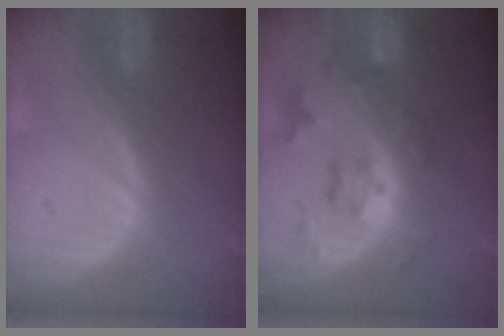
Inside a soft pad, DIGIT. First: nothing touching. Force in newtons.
{"total": 7.2, "press": 6.5, "slide": 3.2}